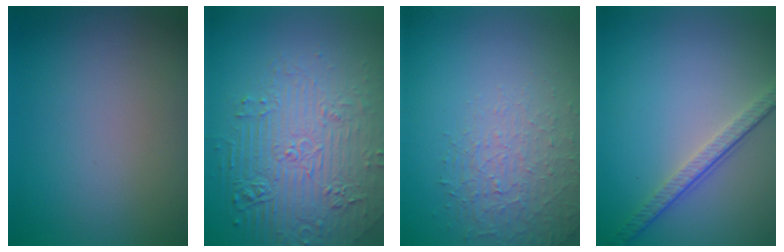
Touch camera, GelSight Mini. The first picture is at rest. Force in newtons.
{"total": 7.7, "press": 5.7, "slide": 5.2}
{"total": 1.9, "press": 1.4, "slide": 1.3}
{"total": 3.6, "press": 2.6, "slide": 2.4}